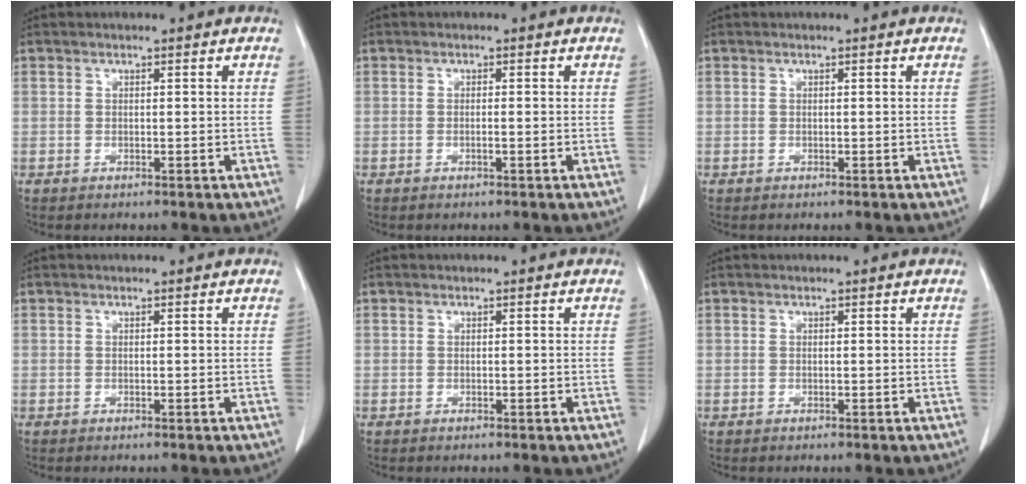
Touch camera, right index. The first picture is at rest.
{"total": 0.6, "force": [-0.1, 0.0, 0.6], "torque": [-0.010, 0.003, 0.002]}
{"total": 0.0}
{"total": 0.0}
{"total": 0.0}
{"total": 0.0}